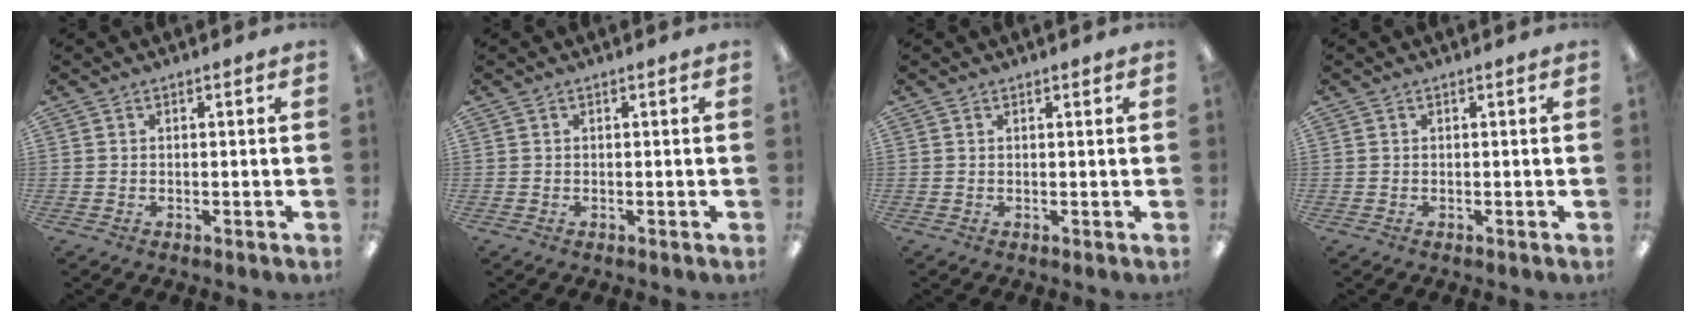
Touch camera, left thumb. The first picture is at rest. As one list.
[{"total": 0.0}, {"total": 0.6, "force": [0.6, 0.1, 0.2], "torque": [-0.004, 0.000, 0.010]}, {"total": 0.0}]